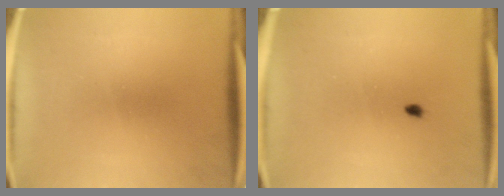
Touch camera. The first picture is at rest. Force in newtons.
{"total": 1.4}